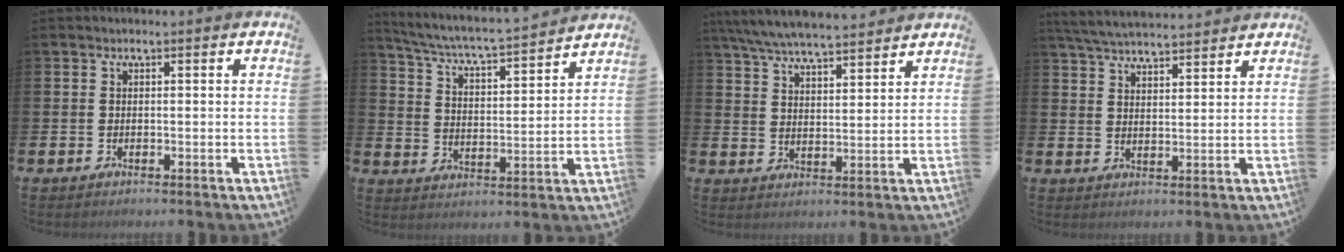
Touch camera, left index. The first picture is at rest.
{"total": 5.5, "force": [5.2, -0.1, 1.6], "torque": [-0.061, -0.047, 0.085]}
{"total": 6.6, "force": [6.4, 0.6, 1.5], "torque": [-0.058, -0.030, 0.117]}
{"total": 5.2, "force": [5.1, 0.5, 0.9], "torque": [-0.040, -0.023, 0.093]}